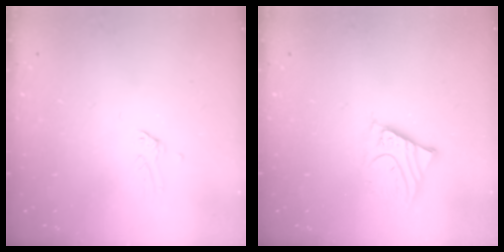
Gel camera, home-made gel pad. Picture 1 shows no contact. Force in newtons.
{"total": 6.4, "press": 6.3, "slide": 0.7}